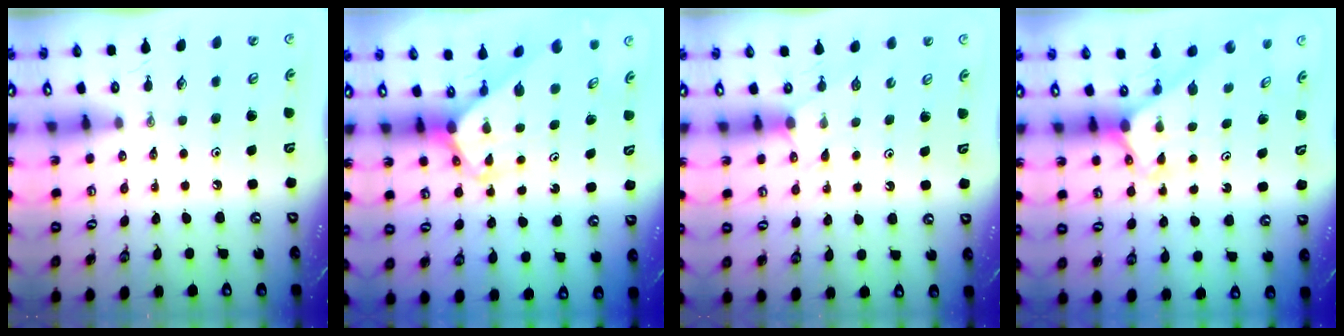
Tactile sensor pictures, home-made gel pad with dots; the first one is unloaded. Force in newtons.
{"total": 2.8, "press": 2.8, "slide": 0.2}
{"total": 3.3, "press": 3.2, "slide": 0.5}
{"total": 2.4, "press": 2.4, "slide": 0.3}